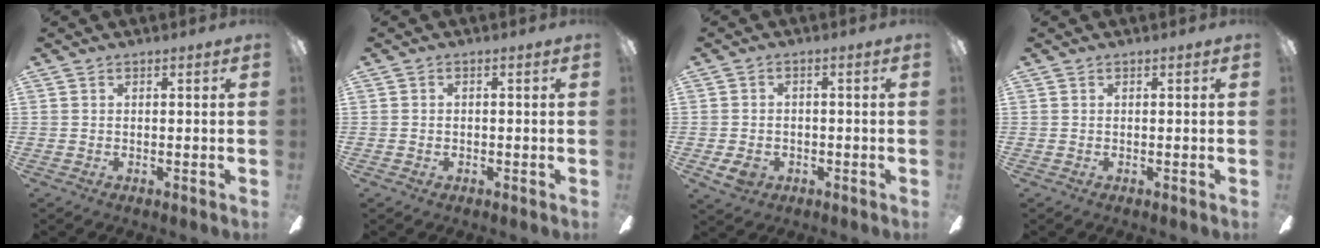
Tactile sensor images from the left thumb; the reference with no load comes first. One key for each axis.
{"total": 0.7, "fx": -0.3, "fy": 0.5, "fz": 0.5, "tx": -0.009, "ty": 0.002, "tz": -0.007}
{"total": 4.6, "fx": -1.9, "fy": 3.2, "fz": 2.7, "tx": -0.060, "ty": 0.006, "tz": -0.035}
{"total": 0.0}